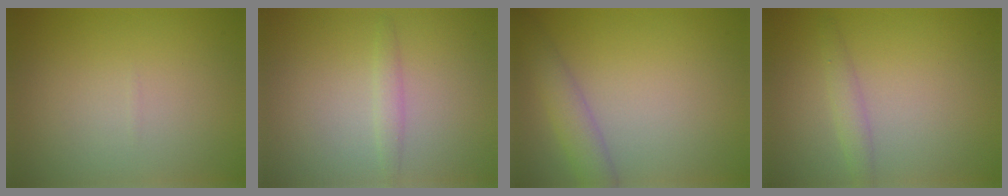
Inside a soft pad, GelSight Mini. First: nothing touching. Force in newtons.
{"total": 1.2, "press": 1.2, "slide": 0.1}
{"total": 3.0, "press": 3.0, "slide": 0.1}
{"total": 1.5, "press": 1.5, "slide": 0.0}